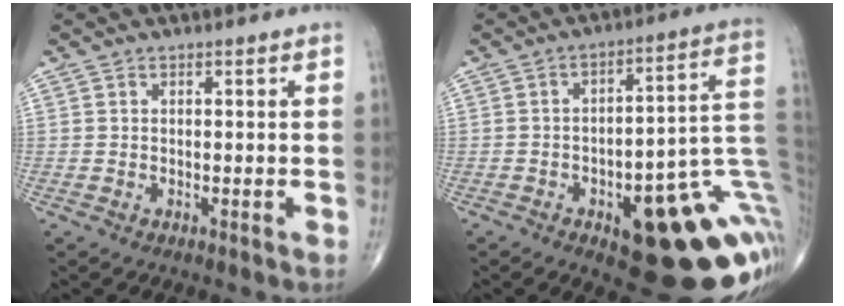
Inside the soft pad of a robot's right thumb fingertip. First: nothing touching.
{"total": 23.7, "force": [-6.2, 8.8, 21.2], "torque": [-0.193, 0.039, -0.064]}